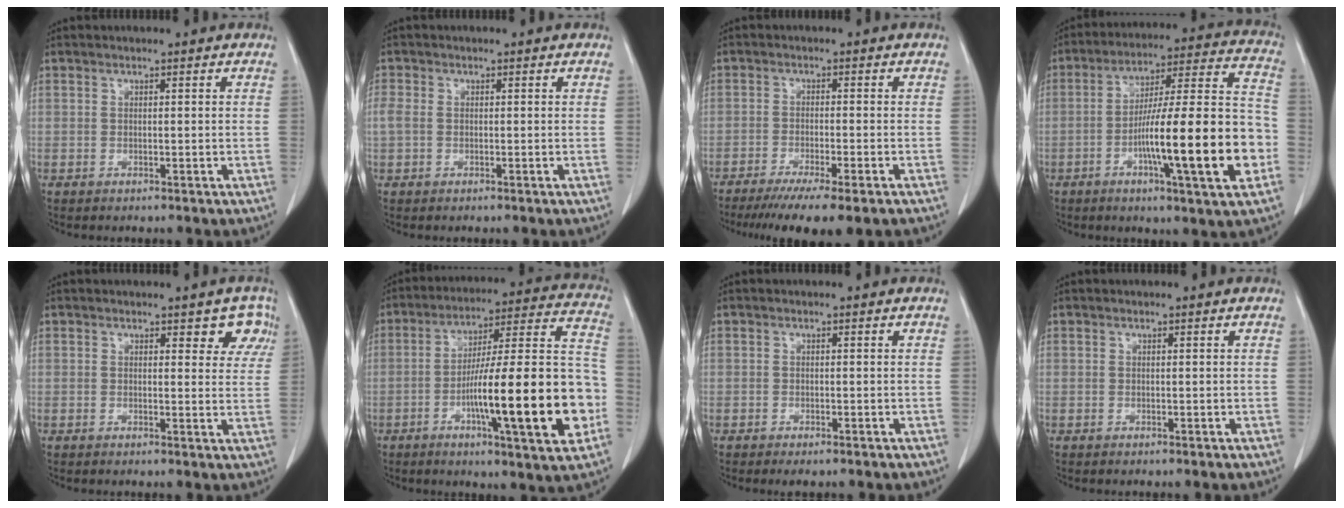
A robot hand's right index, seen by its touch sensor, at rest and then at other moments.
{"total": 2.7, "force": [-0.1, 2.0, 1.8], "torque": [-0.065, 0.017, 0.001]}
{"total": 11.2, "force": [-8.6, 0.9, 7.1], "torque": [-0.093, -0.023, -0.128]}
{"total": 20.5, "force": [-5.8, 1.2, 19.7], "torque": [-0.285, 0.010, -0.089]}
{"total": 4.2, "force": [2.6, 2.2, 2.6], "torque": [-0.006, 0.002, 0.021]}
{"total": 22.3, "force": [-6.2, 2.0, 21.4], "torque": [-0.291, 0.012, -0.090]}
{"total": 1.4, "force": [-1.0, 0.4, 0.9], "torque": [-0.016, -0.004, -0.009]}
{"total": 0.0}